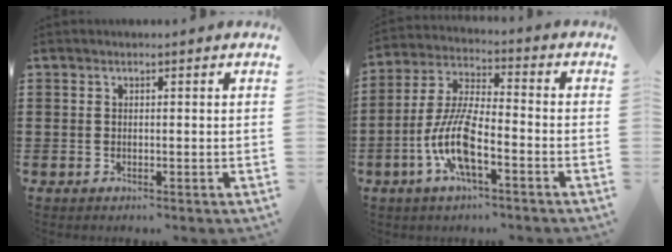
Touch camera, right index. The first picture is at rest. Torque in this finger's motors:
{"motor_torque": [2.14, 0.00, 1.05, 0.21]}